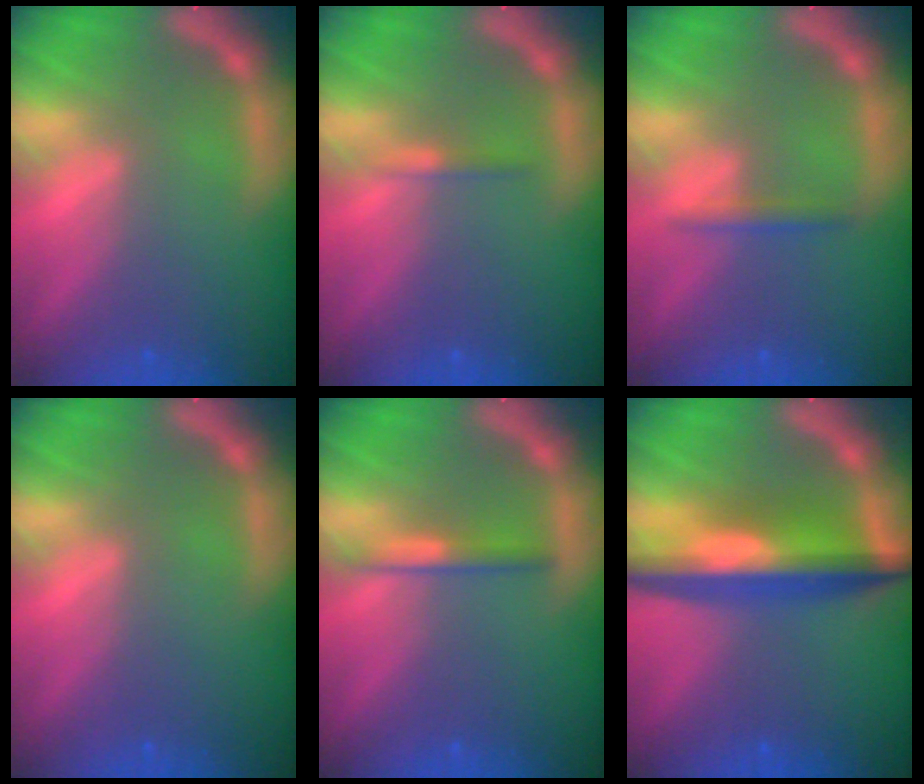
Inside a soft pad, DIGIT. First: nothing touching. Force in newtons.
{"total": 0.9}
{"total": 1.4}
{"total": 0.0}
{"total": 2.0}
{"total": 8.1}